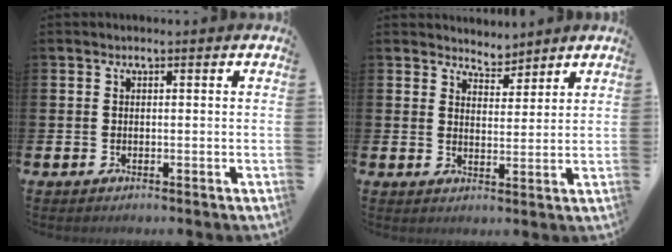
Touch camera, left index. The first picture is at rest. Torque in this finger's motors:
{"motor_torque": [-0.08, -0.19, 0.04, 0.01]}